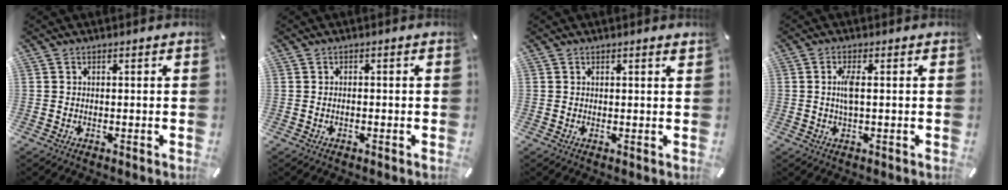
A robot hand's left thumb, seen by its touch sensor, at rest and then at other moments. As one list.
[{"total": 0.9, "force": [-0.3, 0.4, 0.7], "torque": [-0.016, -0.001, -0.006]}, {"total": 1.0, "force": [0.6, -0.1, 0.7], "torque": [-0.014, -0.001, 0.011]}, {"total": 4.2, "force": [0.3, 1.0, 4.1], "torque": [-0.088, -0.004, 0.001]}]